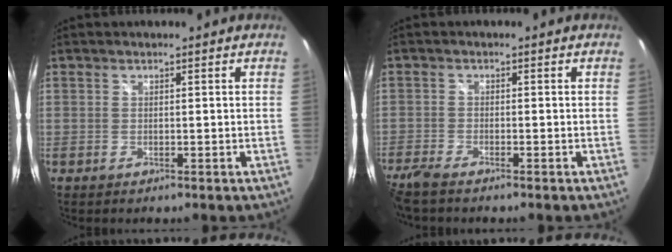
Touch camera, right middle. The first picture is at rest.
{"total": 5.1, "force": [-4.3, 0.6, 2.6], "torque": [-0.073, -0.022, -0.085]}